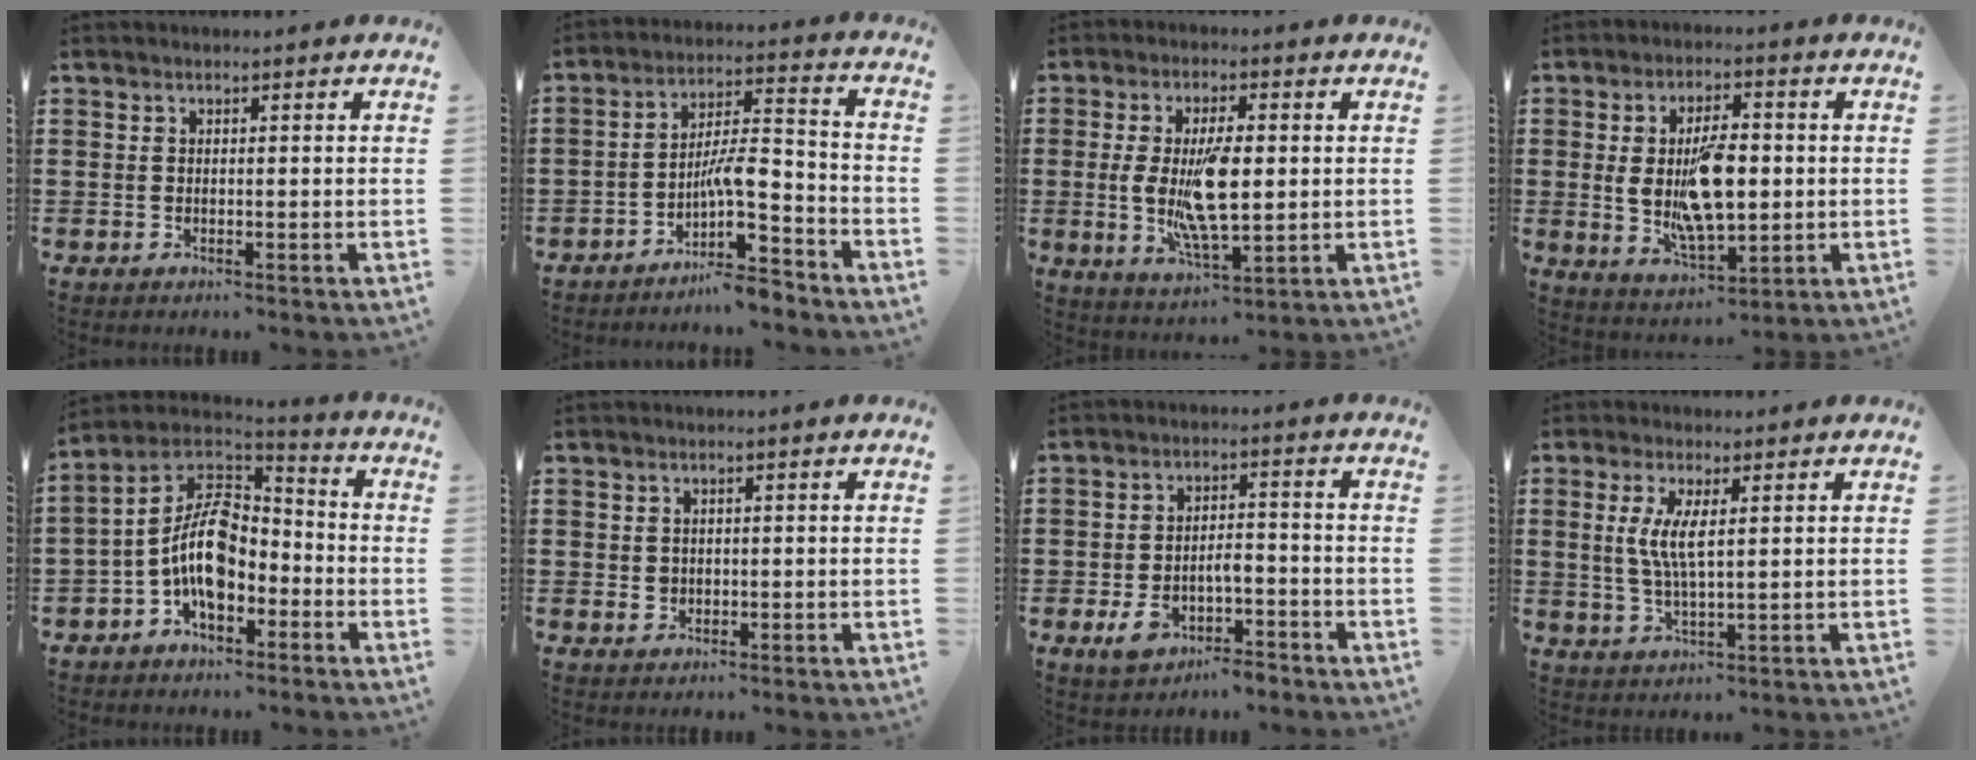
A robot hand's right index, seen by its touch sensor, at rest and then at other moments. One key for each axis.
{"total": 8.6, "fx": -5.5, "fy": 2.2, "fz": 6.3, "tx": -0.118, "ty": -0.003, "tz": -0.106}
{"total": 10.2, "fx": 0.2, "fy": 3.9, "fz": 9.4, "tx": -0.190, "ty": -0.005, "tz": -0.002}
{"total": 10.2, "fx": 0.3, "fy": 4.8, "fz": 8.9, "tx": -0.160, "ty": -0.001, "tz": -0.003}
{"total": 10.5, "fx": -2.2, "fy": 5.9, "fz": 8.4, "tx": -0.204, "ty": -0.011, "tz": -0.051}
{"total": 1.2, "fx": 0.1, "fy": 1.1, "fz": 0.5, "tx": -0.013, "ty": 0.004, "tz": 0.001}
{"total": 5.2, "fx": -3.1, "fy": 2.4, "fz": 3.4, "tx": -0.069, "ty": 0.008, "tz": -0.062}
{"total": 5.4, "fx": 1.2, "fy": 1.4, "fz": 5.1, "tx": -0.109, "ty": -0.001, "tz": 0.016}